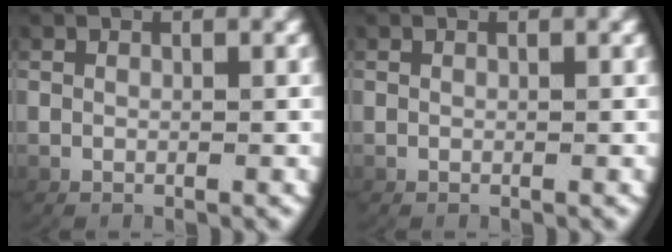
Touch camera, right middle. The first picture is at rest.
{"total": 0.0}